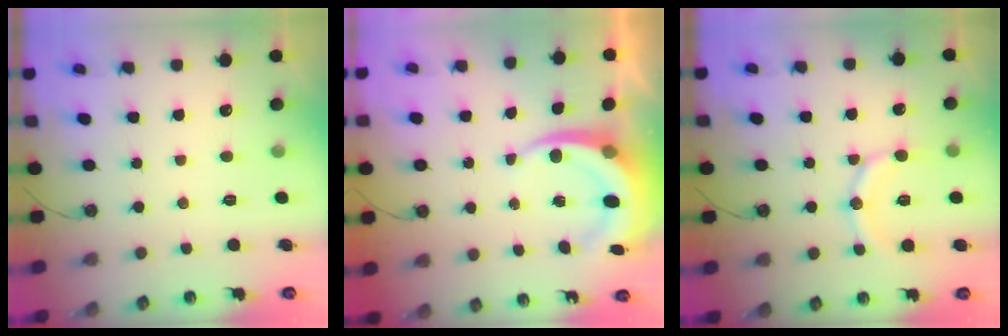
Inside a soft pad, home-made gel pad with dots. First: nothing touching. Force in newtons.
{"total": 8.0, "press": 7.8, "slide": 1.8}
{"total": 12.3, "press": 12.0, "slide": 2.7}